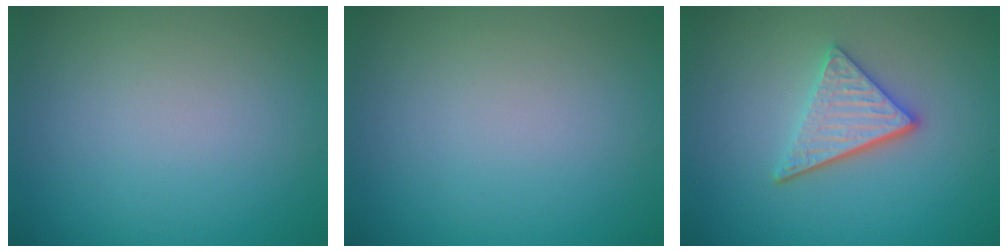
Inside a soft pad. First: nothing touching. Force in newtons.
{"total": 0.0}
{"total": 3.8, "press": 3.1, "slide": 2.3}